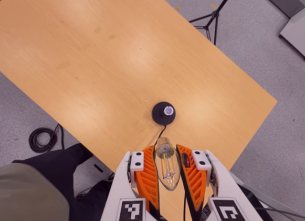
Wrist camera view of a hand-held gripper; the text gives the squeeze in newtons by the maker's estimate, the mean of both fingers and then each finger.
{"total": 21.8, "left": 23.5, "right": 20.1}